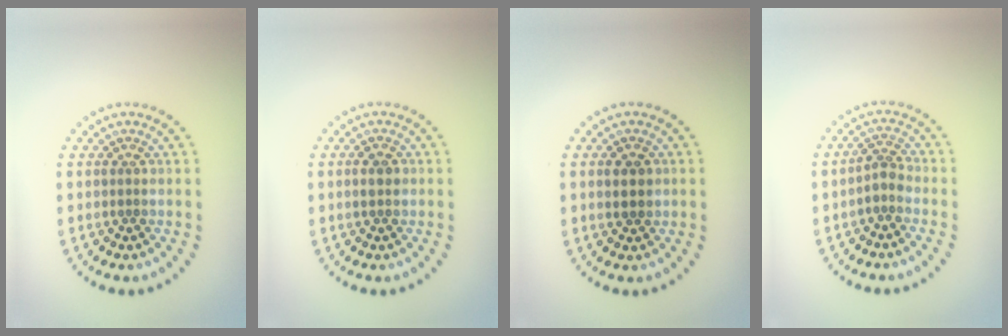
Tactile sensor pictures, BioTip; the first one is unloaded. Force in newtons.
{"total": 0.9, "press": 0.9, "slide": 0.0}
{"total": 1.8, "press": 1.8, "slide": 0.3}
{"total": 1.9, "press": 1.5, "slide": 1.2}